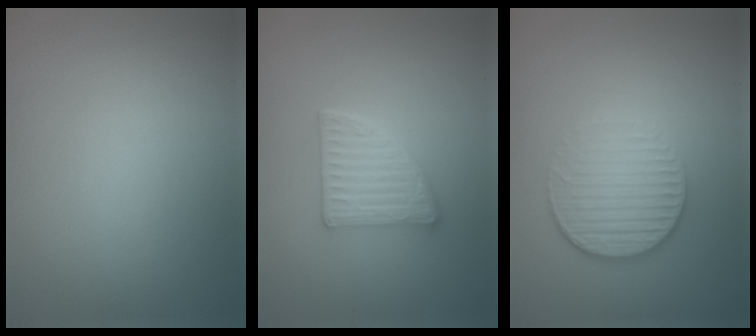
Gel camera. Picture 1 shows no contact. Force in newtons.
{"total": 3.8, "press": 3.3, "slide": 1.9}
{"total": 4.3, "press": 2.9, "slide": 3.2}